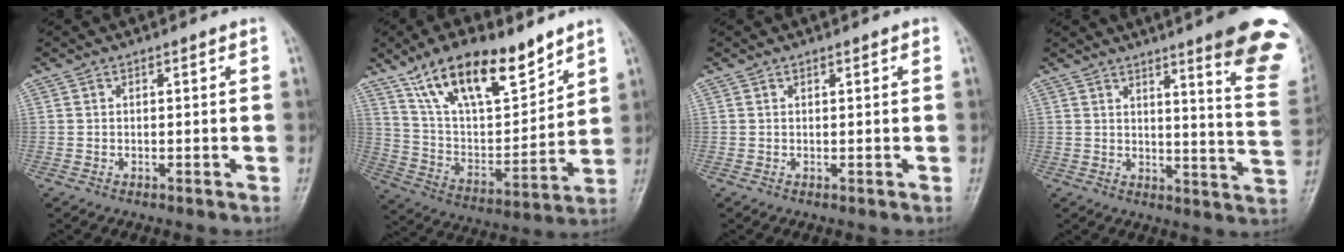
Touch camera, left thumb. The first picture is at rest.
{"total": 20.1, "force": [13.4, 8.0, 12.7], "torque": [-0.178, -0.057, 0.248]}
{"total": 0.6, "force": [0.4, 0.2, 0.3], "torque": [-0.003, -0.002, 0.005]}
{"total": 17.3, "force": [11.0, 1.9, 13.2], "torque": [-0.133, -0.068, 0.129]}